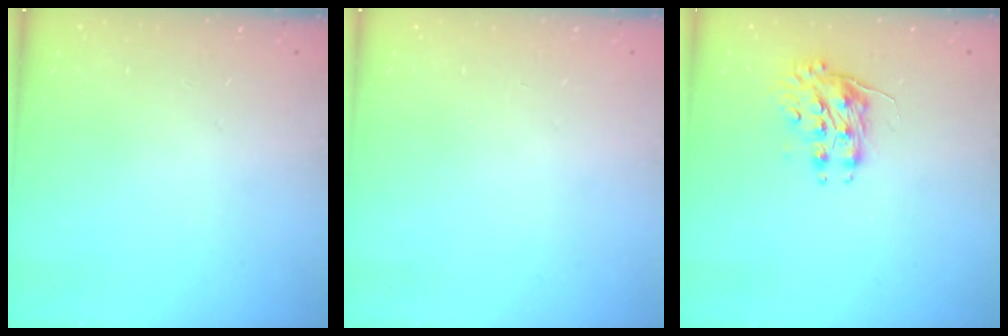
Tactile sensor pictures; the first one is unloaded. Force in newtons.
{"total": 0.0}
{"total": 8.4, "press": 8.4, "slide": 0.3}